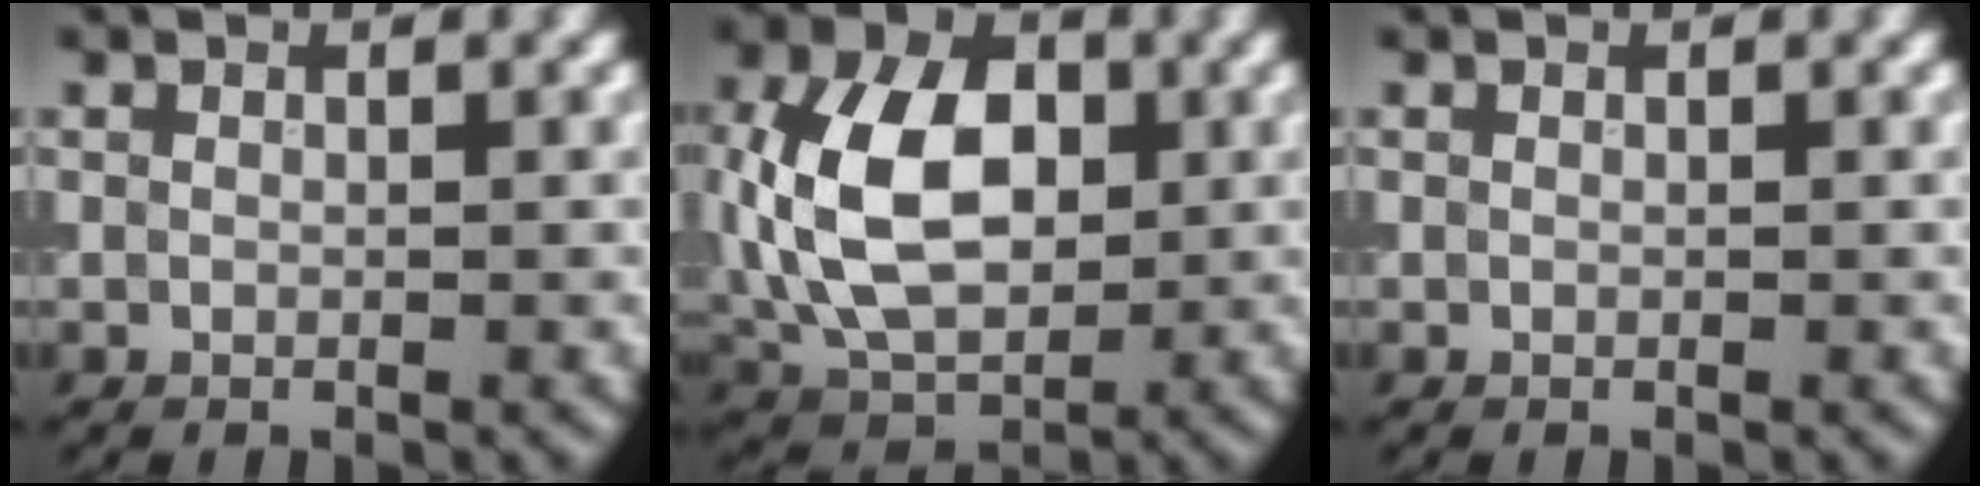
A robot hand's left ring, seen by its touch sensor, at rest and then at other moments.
{"total": 10.6, "force": [0.6, 6.9, 8.0], "torque": [-0.168, 0.009, 0.006]}
{"total": 0.0}